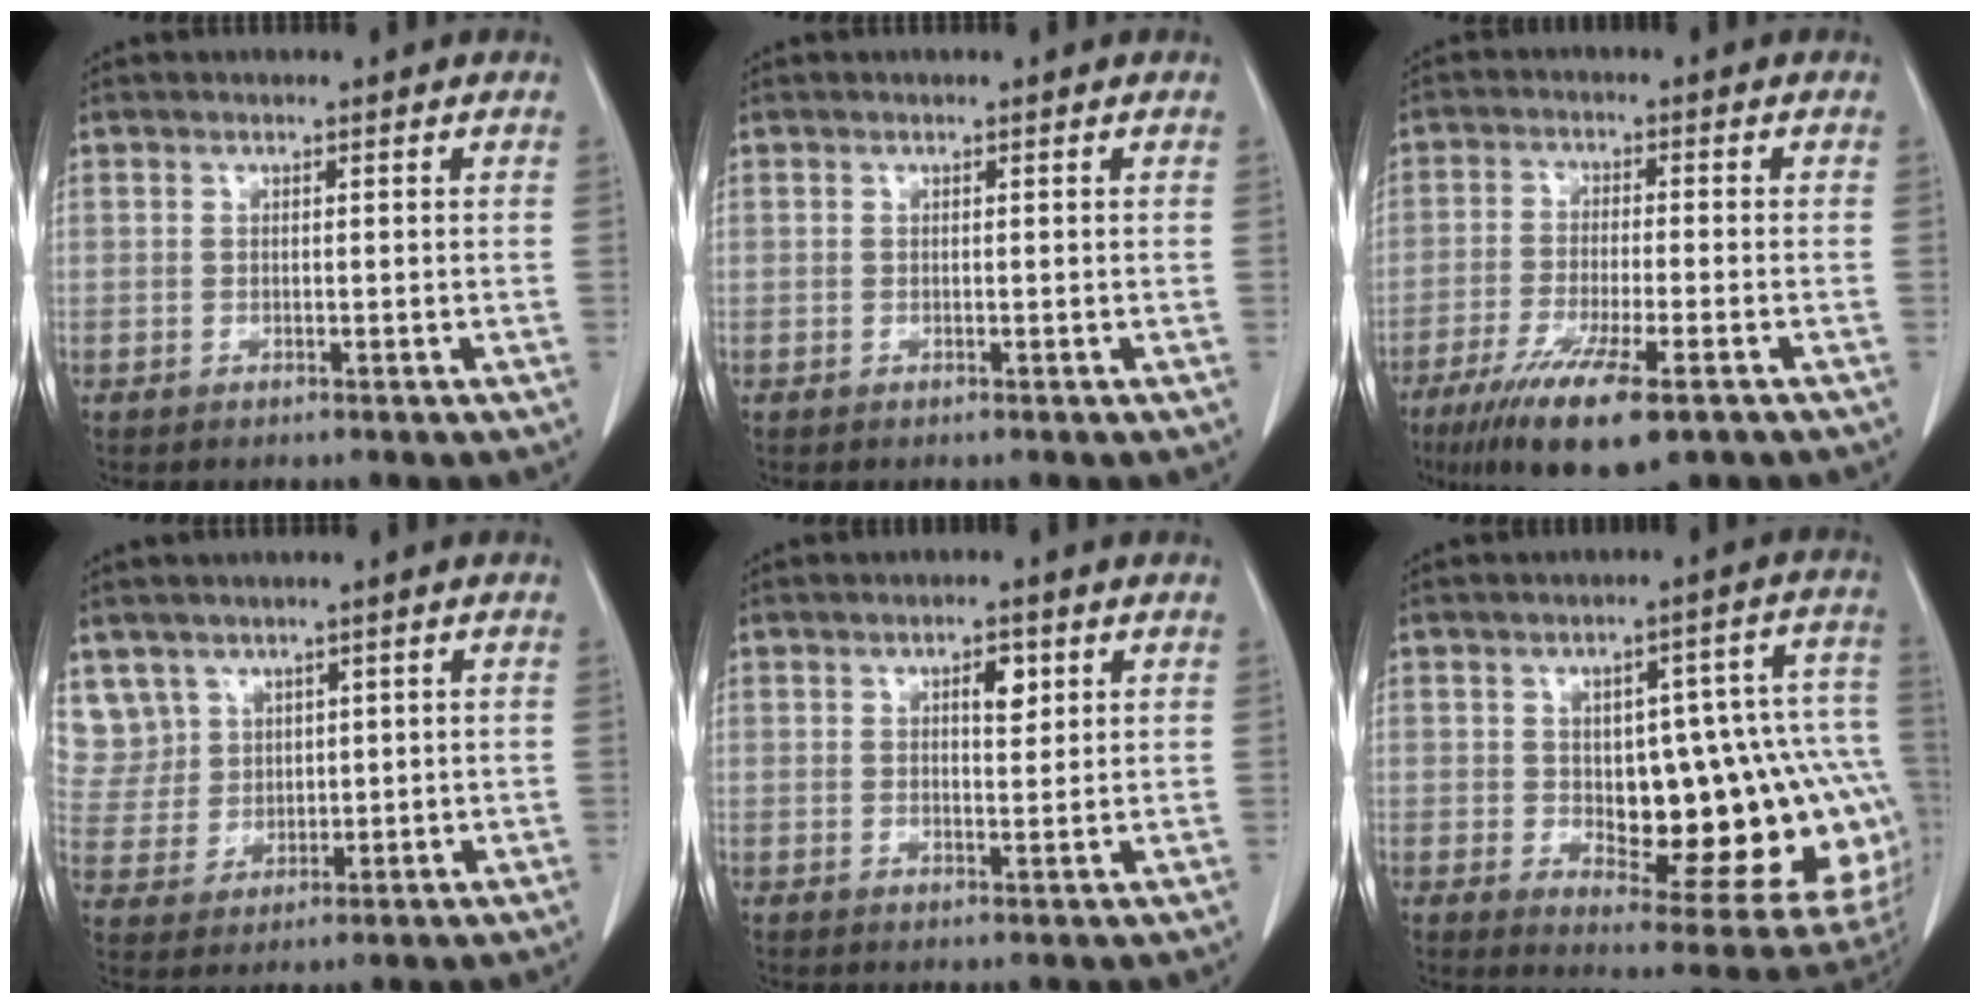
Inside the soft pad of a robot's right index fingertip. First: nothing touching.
{"total": 0.0}
{"total": 12.7, "force": [-7.9, 2.1, 9.7], "torque": [-0.172, -0.033, -0.127]}
{"total": 8.1, "force": [4.7, 6.6, 0.0], "torque": [-0.005, 0.019, 0.111]}
{"total": 3.1, "force": [1.3, 1.2, 2.6], "torque": [-0.039, -0.001, 0.021]}
{"total": 23.1, "force": [-1.9, 8.3, 21.4], "torque": [-0.195, 0.039, 0.004]}